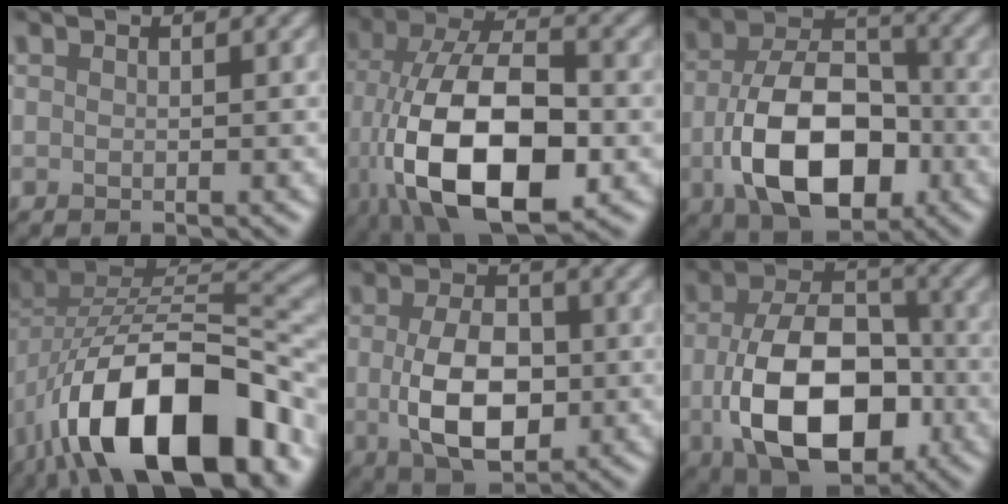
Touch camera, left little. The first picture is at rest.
{"total": 14.0, "force": [-4.2, 6.9, 11.5], "torque": [-0.217, -0.014, -0.078]}
{"total": 11.1, "force": [-3.0, 6.6, 8.3], "torque": [-0.162, -0.013, -0.050]}
{"total": 15.9, "force": [-7.9, 7.2, 11.8], "torque": [-0.189, 0.006, -0.136]}
{"total": 7.3, "force": [-0.7, 4.3, 5.9], "torque": [-0.117, -0.008, -0.013]}
{"total": 12.4, "force": [-2.8, 7.6, 9.3], "torque": [-0.176, -0.025, -0.045]}